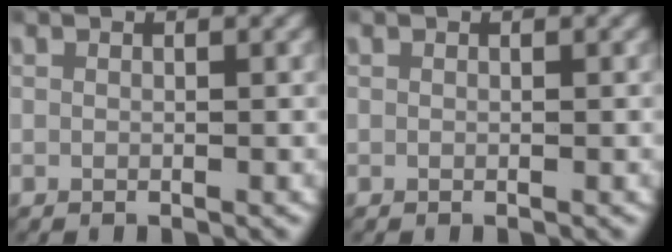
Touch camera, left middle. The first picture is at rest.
{"total": 0.0}